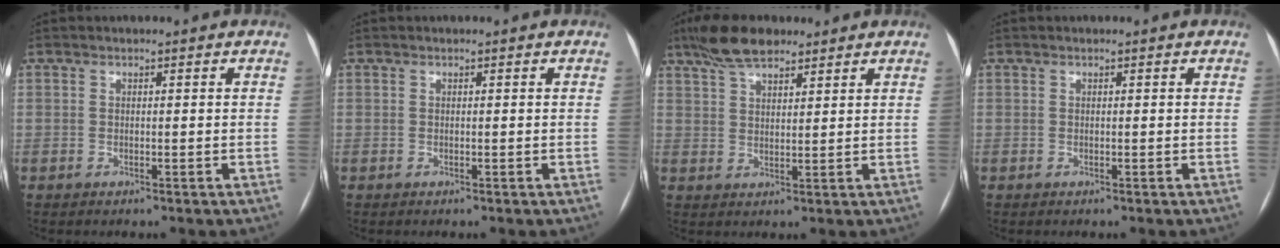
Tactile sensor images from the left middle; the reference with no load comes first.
{"total": 0.0}
{"total": 7.5, "force": [5.8, 2.3, 4.1], "torque": [-0.085, 0.016, 0.108]}
{"total": 0.0}